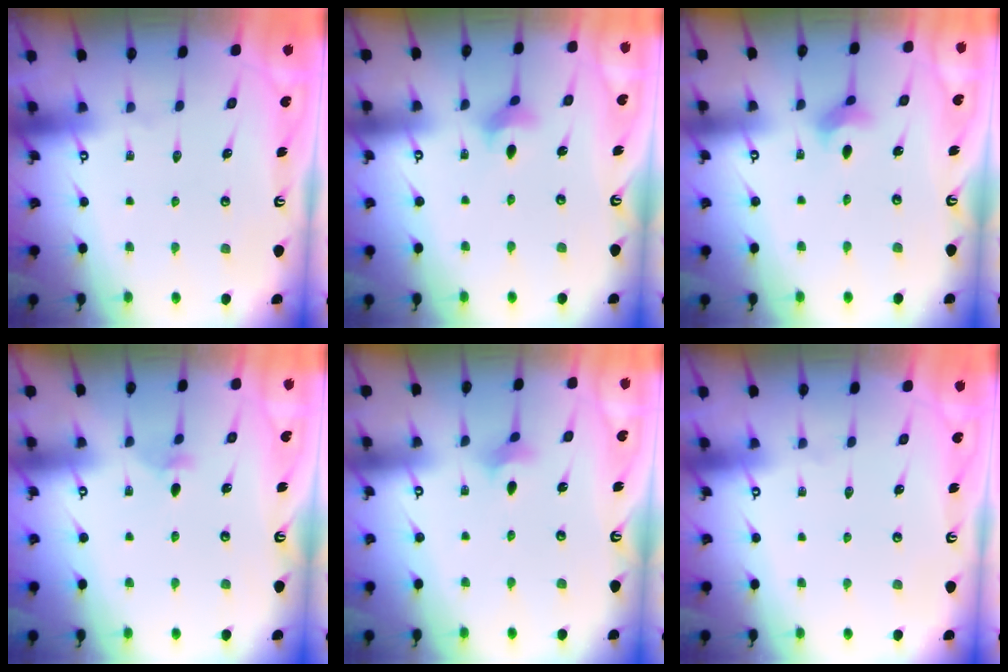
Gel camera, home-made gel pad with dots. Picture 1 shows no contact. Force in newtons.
{"total": 3.9, "press": 3.8, "slide": 0.8}
{"total": 2.9, "press": 2.9, "slide": 0.3}
{"total": 3.9, "press": 3.8, "slide": 0.9}
{"total": 2.6, "press": 2.6, "slide": 0.6}
{"total": 0.0}